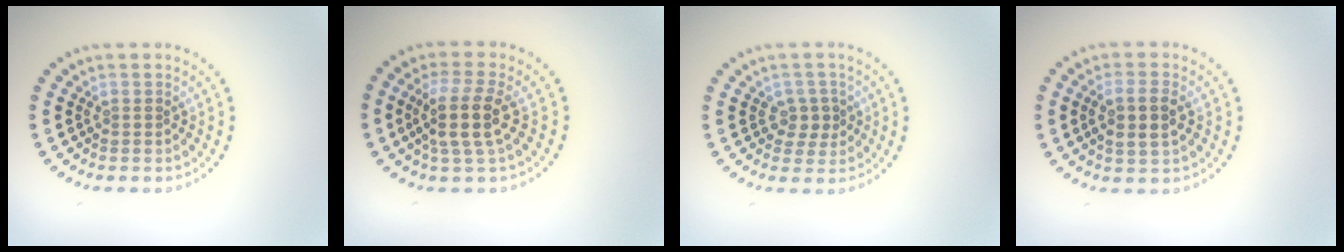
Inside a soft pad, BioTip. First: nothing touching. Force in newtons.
{"total": 3.8, "press": 3.2, "slide": 2.1}
{"total": 2.0, "press": 1.8, "slide": 0.9}
{"total": 3.0, "press": 2.8, "slide": 0.8}